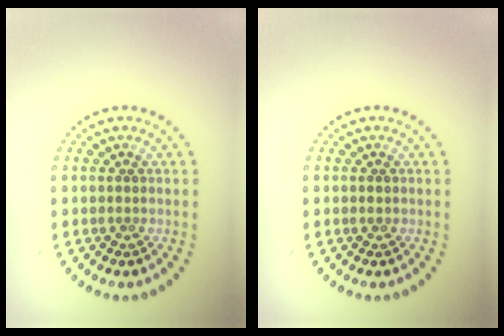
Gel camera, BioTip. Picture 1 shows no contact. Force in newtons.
{"total": 0.5, "press": 0.5, "slide": 0.1}